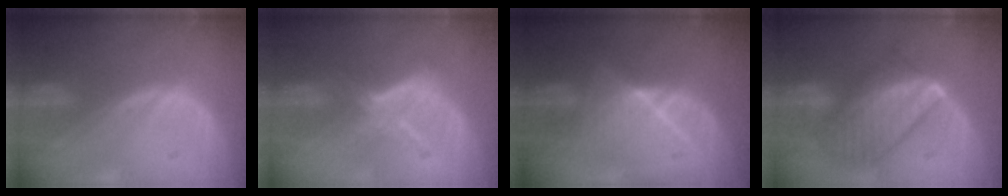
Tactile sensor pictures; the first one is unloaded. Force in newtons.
{"total": 4.9, "press": 4.8, "slide": 0.8}
{"total": 7.0, "press": 7.0, "slide": 0.2}
{"total": 10.2, "press": 10.2, "slide": 0.8}